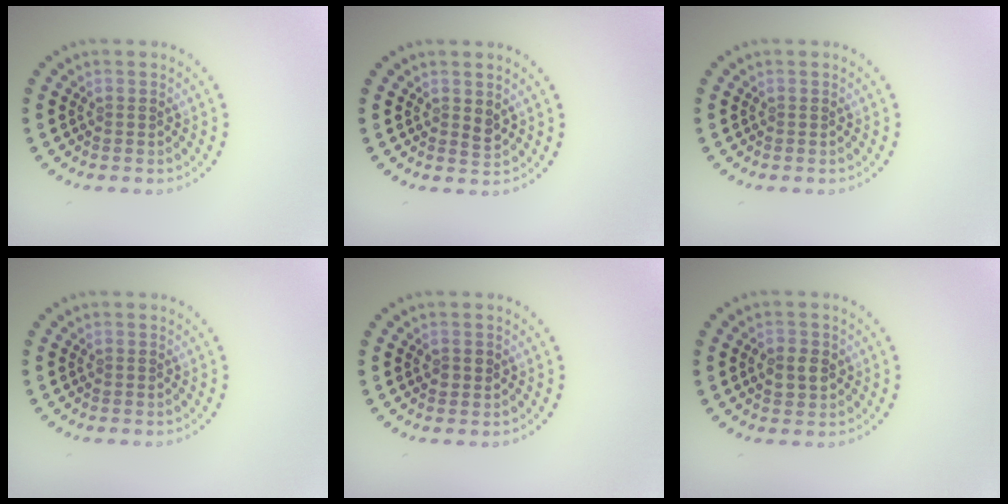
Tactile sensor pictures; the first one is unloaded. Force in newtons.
{"total": 1.0, "press": 0.9, "slide": 0.4}
{"total": 0.0}
{"total": 0.0}
{"total": 1.0, "press": 1.0, "slide": 0.1}
{"total": 2.2, "press": 2.2, "slide": 0.3}